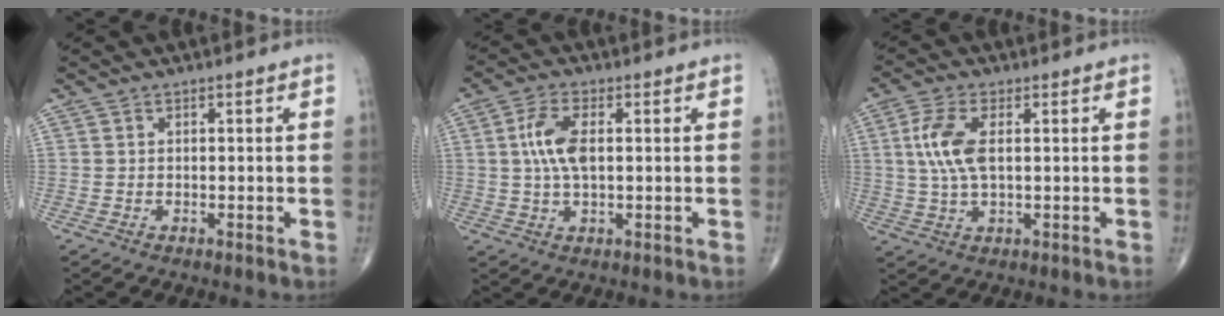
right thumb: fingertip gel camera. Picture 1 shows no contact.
{"total": 6.9, "force": [0.9, 3.1, 6.1], "torque": [-0.134, 0.006, 0.014]}
{"total": 7.8, "force": [1.3, 3.6, 6.9], "torque": [-0.162, 0.004, 0.026]}